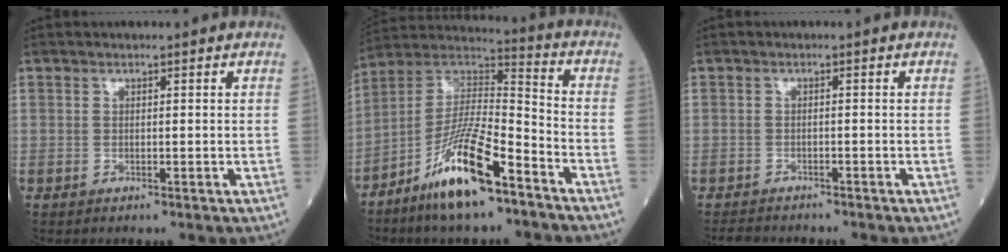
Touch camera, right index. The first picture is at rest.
{"total": 15.0, "force": [-9.2, 2.5, 11.6], "torque": [-0.224, -0.004, -0.169]}
{"total": 3.7, "force": [-3.4, 1.0, 0.7], "torque": [-0.012, -0.009, -0.056]}